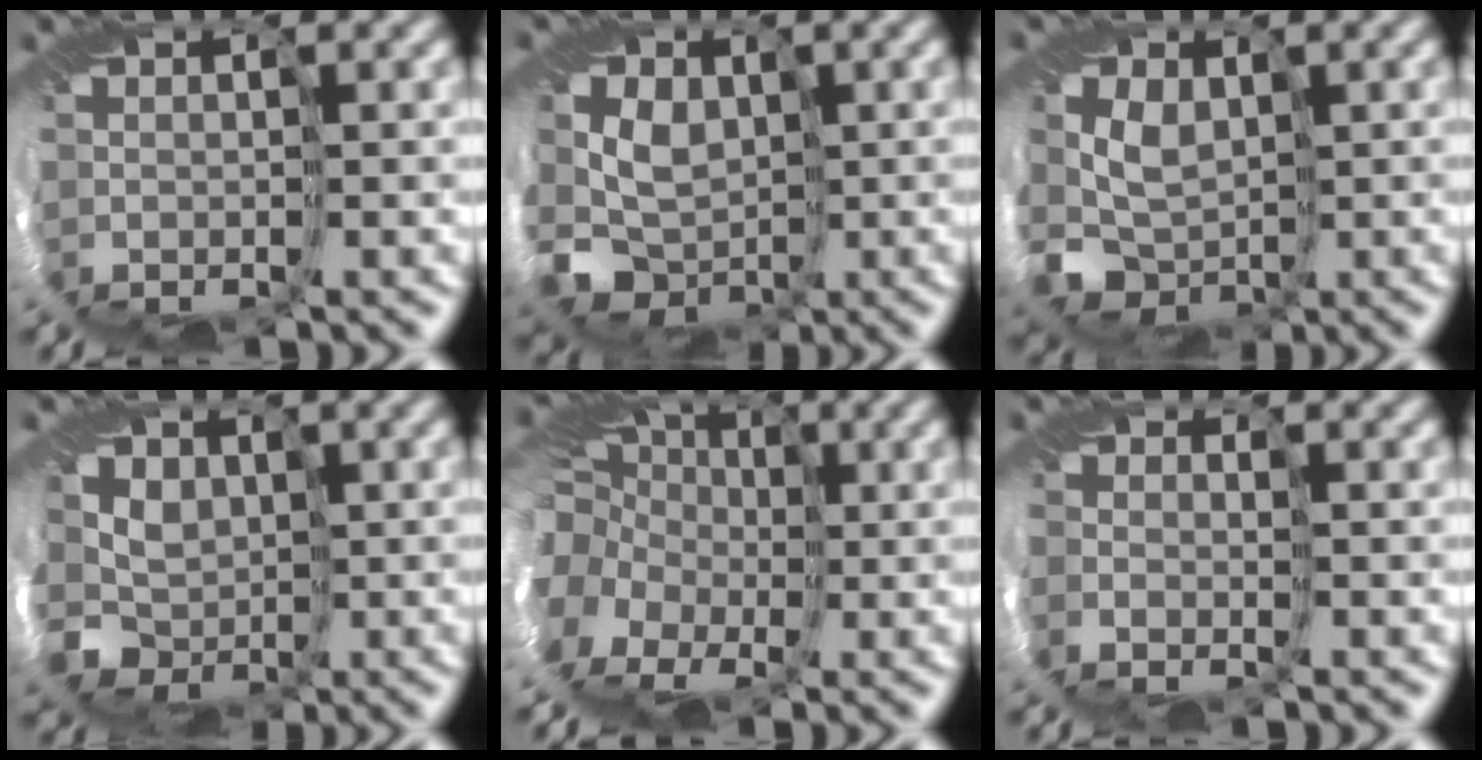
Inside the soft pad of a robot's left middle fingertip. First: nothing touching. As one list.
[{"total": 4.9, "force": [-1.0, 4.4, 2.0], "torque": [-0.043, -0.021, -0.022]}, {"total": 3.0, "force": [-0.4, 2.6, 1.4], "torque": [-0.039, -0.015, -0.010]}, {"total": 3.7, "force": [-0.5, 3.6, 0.6], "torque": [-0.006, -0.007, -0.026]}, {"total": 14.8, "force": [-1.7, 12.1, 8.2], "torque": [-0.206, 0.010, -0.067]}, {"total": 1.3, "force": [-1.1, 0.7, 0.1], "torque": [-0.001, -0.014, -0.023]}]